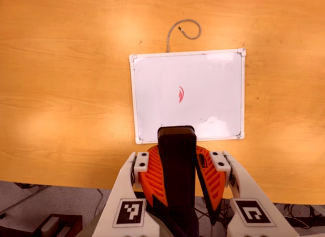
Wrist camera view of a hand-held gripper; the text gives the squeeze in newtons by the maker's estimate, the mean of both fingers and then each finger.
{"total": 11.4, "left": 10.5, "right": 12.2}